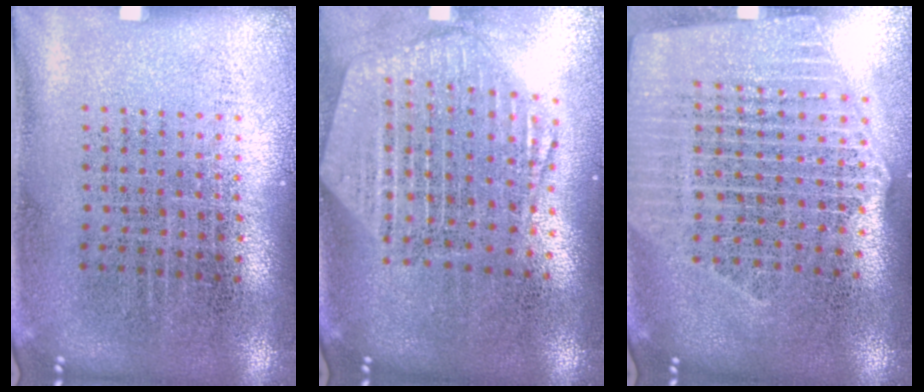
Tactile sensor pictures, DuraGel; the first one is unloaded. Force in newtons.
{"total": 2.6, "press": 2.2, "slide": 1.4}
{"total": 2.5, "press": 2.2, "slide": 1.2}